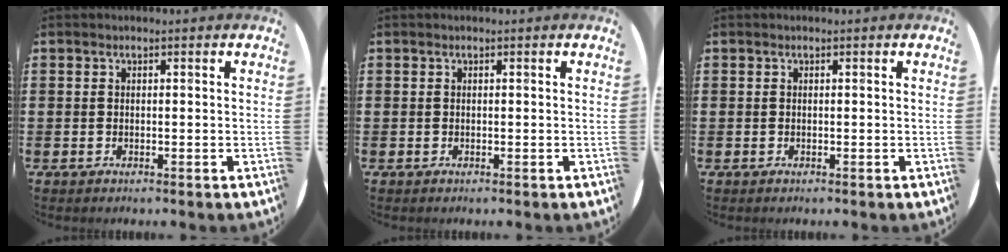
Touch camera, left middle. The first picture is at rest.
{"total": 0.0}
{"total": 0.0}